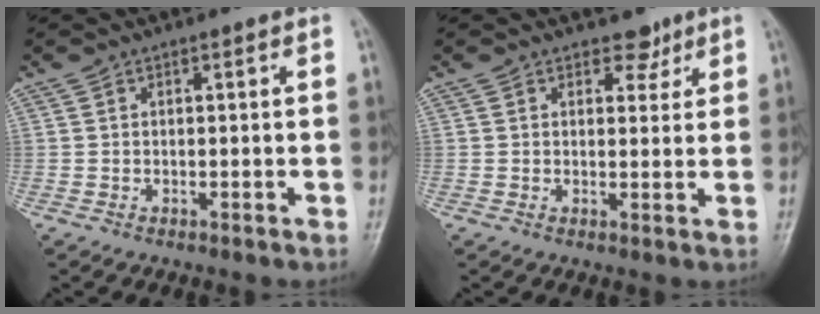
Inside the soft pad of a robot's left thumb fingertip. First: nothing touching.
{"total": 3.0, "force": [2.2, 1.9, 0.9], "torque": [0.009, -0.012, 0.029]}